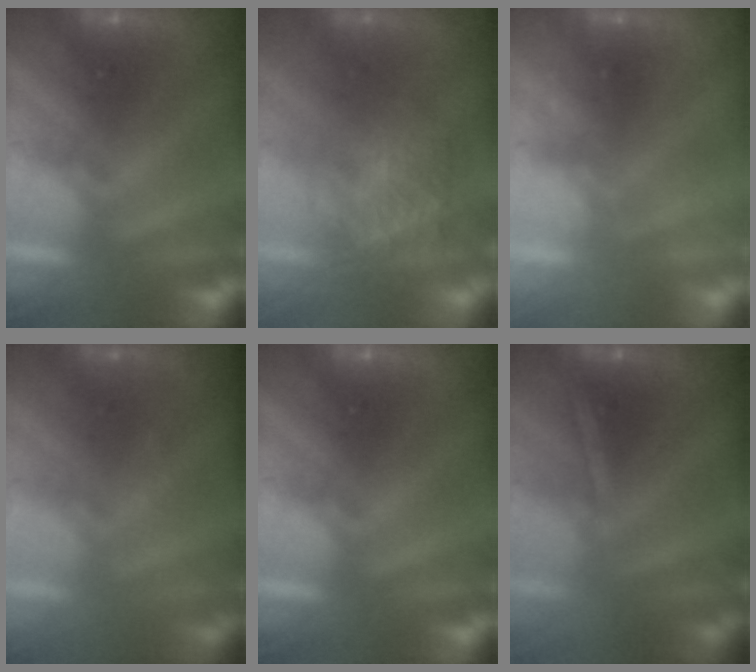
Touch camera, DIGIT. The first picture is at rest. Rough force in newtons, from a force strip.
{"total": 3.5}
{"total": 1.9}
{"total": 1.4}
{"total": 0.0}
{"total": 1.3}